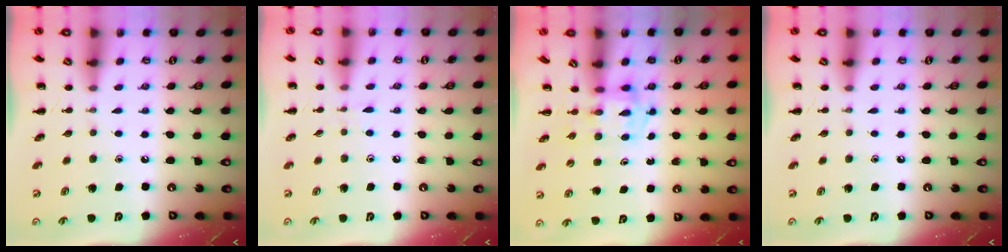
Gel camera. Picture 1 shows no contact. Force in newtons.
{"total": 3.7, "press": 3.4, "slide": 1.6}
{"total": 2.9, "press": 2.9, "slide": 0.2}
{"total": 0.0}